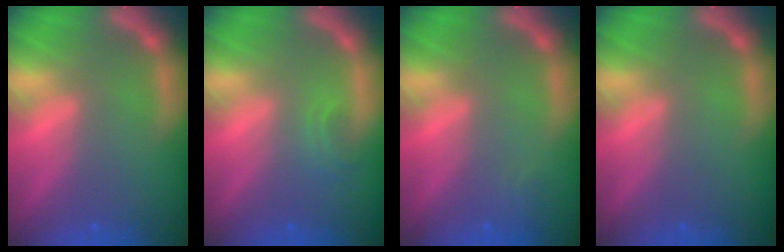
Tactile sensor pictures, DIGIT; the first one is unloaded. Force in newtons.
{"total": 1.4}
{"total": 0.9}
{"total": 0.0}